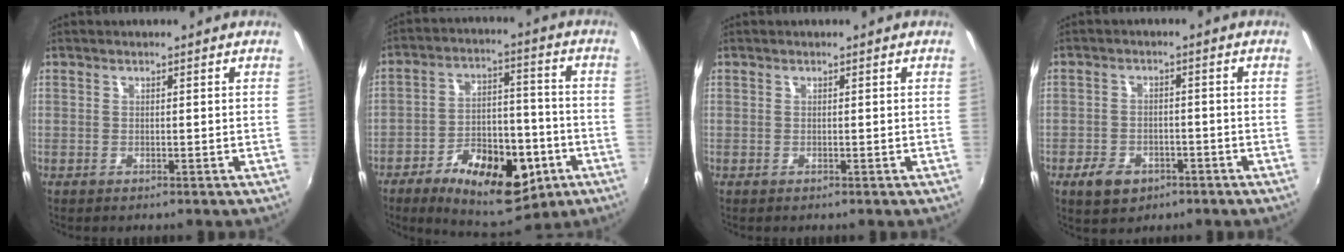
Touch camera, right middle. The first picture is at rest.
{"total": 18.7, "force": [-9.4, 9.1, 13.3], "torque": [-0.228, 0.003, -0.130]}
{"total": 0.0}
{"total": 6.2, "force": [-3.6, 4.0, 3.0], "torque": [-0.084, -0.002, -0.054]}